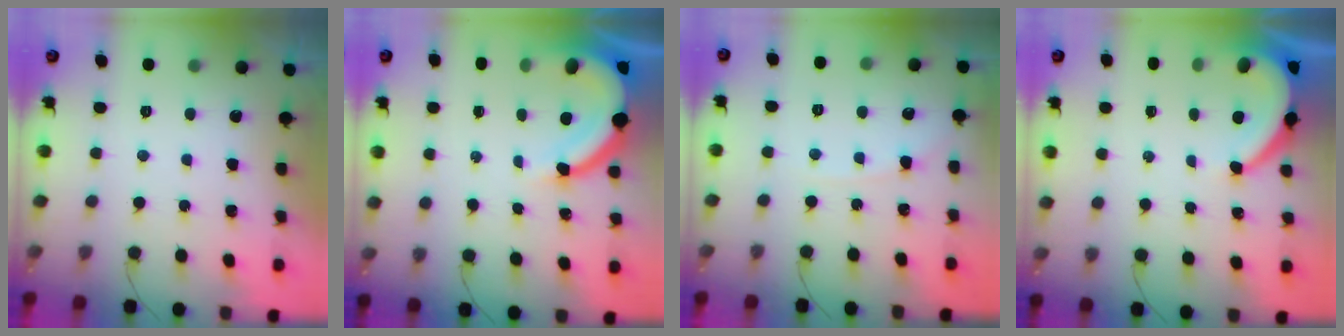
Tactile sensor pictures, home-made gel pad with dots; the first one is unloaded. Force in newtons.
{"total": 11.0, "press": 10.9, "slide": 1.5}
{"total": 4.2, "press": 4.2, "slide": 0.4}
{"total": 8.0, "press": 8.0, "slide": 0.7}